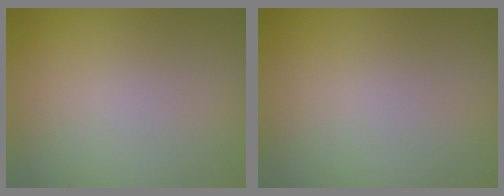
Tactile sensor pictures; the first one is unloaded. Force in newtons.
{"total": 0.0}